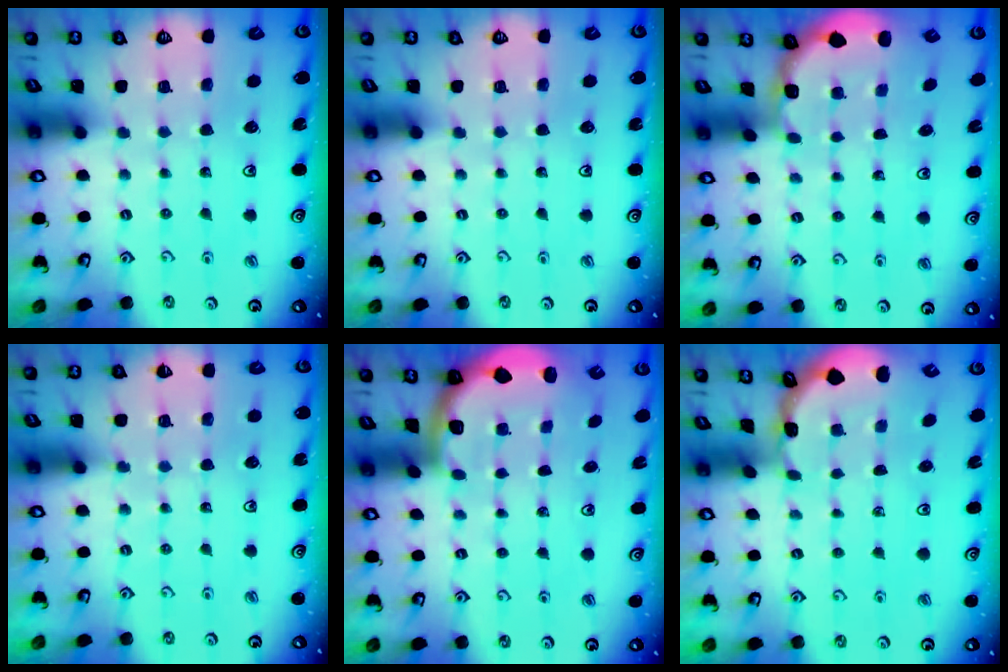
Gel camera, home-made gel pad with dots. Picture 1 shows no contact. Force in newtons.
{"total": 0.0}
{"total": 1.9, "press": 1.8, "slide": 0.7}
{"total": 3.4, "press": 3.3, "slide": 0.6}
{"total": 2.0, "press": 1.9, "slide": 0.5}
{"total": 0.7, "press": 0.7, "slide": 0.3}